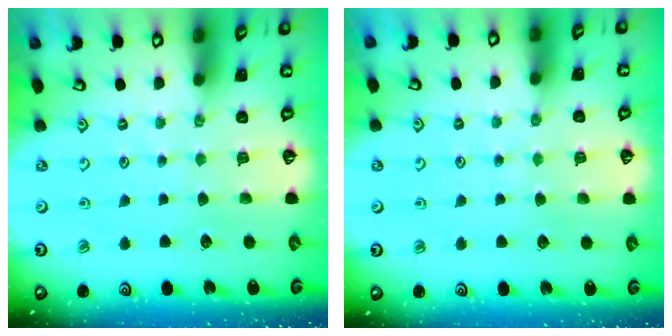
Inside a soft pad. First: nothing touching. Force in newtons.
{"total": 4.8, "press": 4.7, "slide": 0.6}